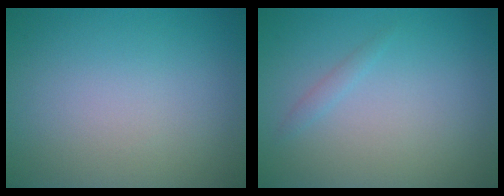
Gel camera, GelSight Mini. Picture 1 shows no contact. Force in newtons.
{"total": 0.7, "press": 0.7, "slide": 0.0}